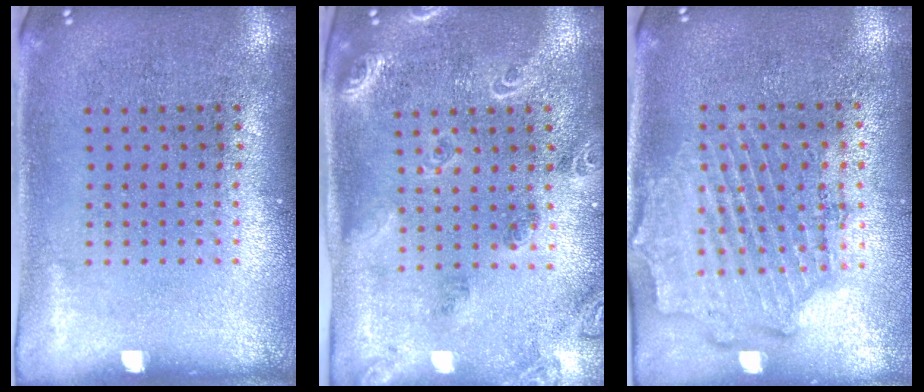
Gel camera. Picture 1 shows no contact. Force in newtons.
{"total": 1.8, "press": 1.7, "slide": 0.4}
{"total": 1.9, "press": 1.7, "slide": 0.8}